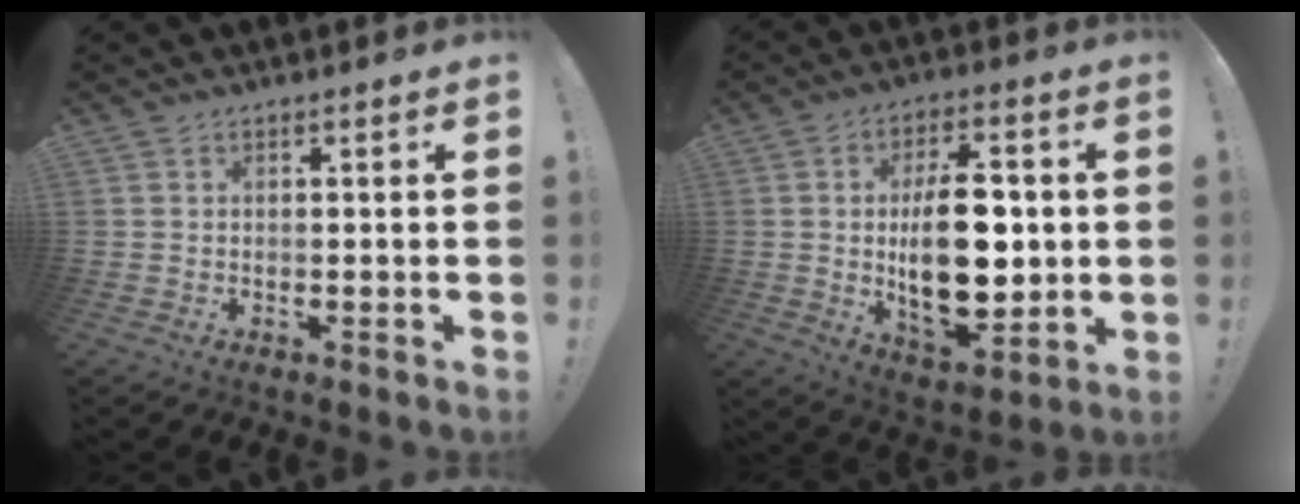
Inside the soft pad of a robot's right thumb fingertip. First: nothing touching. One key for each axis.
{"total": 20.3, "fx": 0.6, "fy": 10.6, "fz": 17.3, "tx": -0.283, "ty": -0.009, "tz": 0.010}